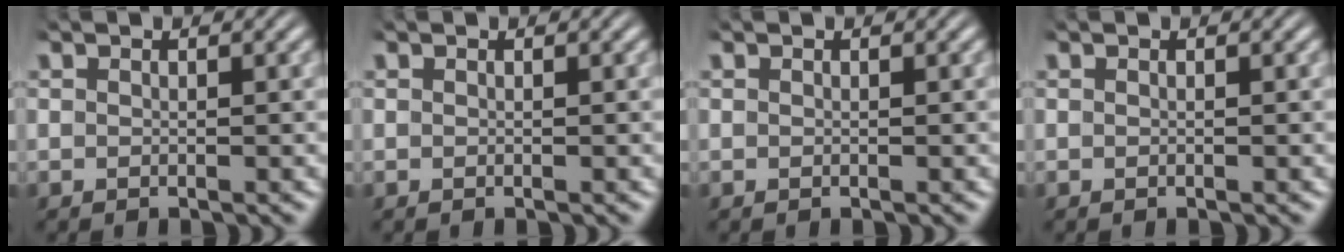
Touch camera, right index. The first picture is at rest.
{"total": 0.0}
{"total": 0.0}
{"total": 0.0}